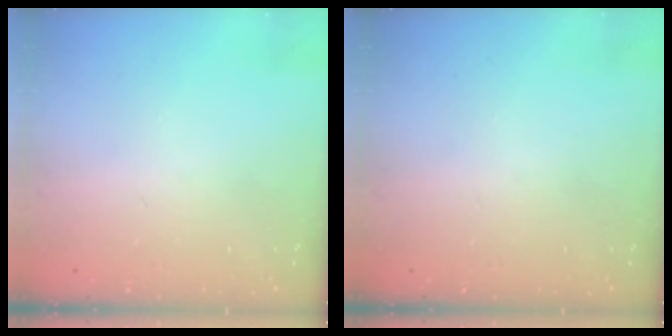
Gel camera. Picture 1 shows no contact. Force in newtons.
{"total": 0.0}